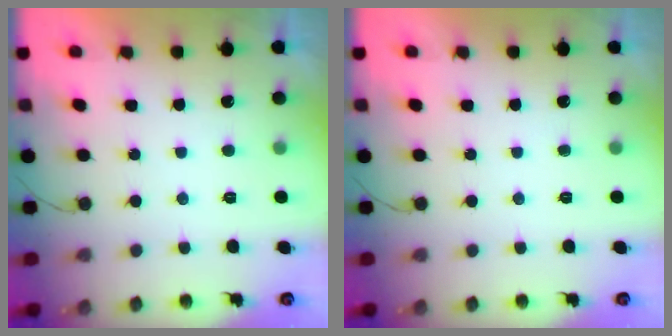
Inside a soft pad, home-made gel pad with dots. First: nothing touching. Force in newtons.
{"total": 0.0}